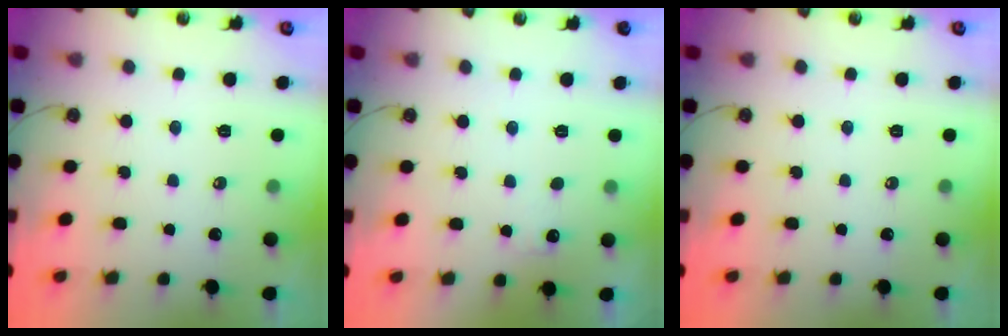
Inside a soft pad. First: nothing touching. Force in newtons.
{"total": 4.3, "press": 4.1, "slide": 1.3}
{"total": 0.0}